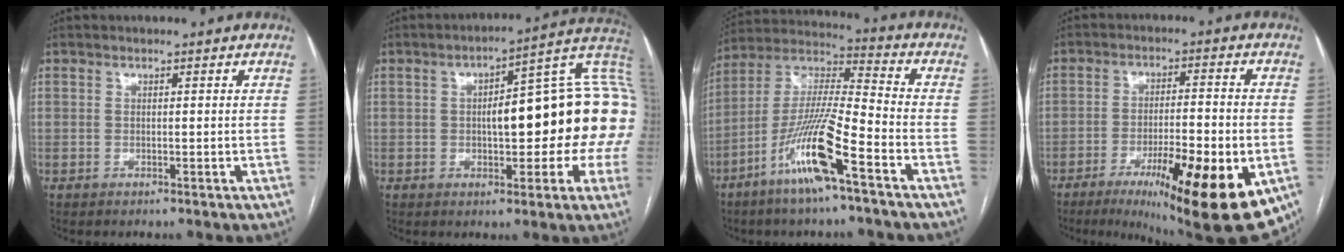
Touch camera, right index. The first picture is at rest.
{"total": 20.5, "force": [1.6, 5.8, 19.5], "torque": [-0.225, 0.055, 0.027]}
{"total": 14.9, "force": [-7.5, 0.7, 12.8], "torque": [-0.259, -0.013, -0.146]}
{"total": 19.7, "force": [-8.7, 3.3, 17.4], "torque": [-0.191, -0.024, -0.121]}